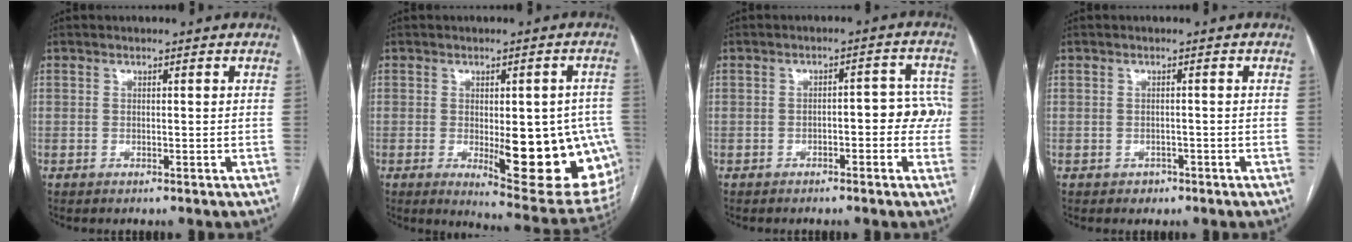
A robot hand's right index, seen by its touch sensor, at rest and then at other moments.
{"total": 17.4, "force": [-3.6, 5.5, 16.1], "torque": [-0.132, 0.006, -0.023]}
{"total": 5.8, "force": [-1.2, 2.4, 5.1], "torque": [-0.053, 0.031, -0.017]}
{"total": 1.3, "force": [-0.8, 1.0, 0.1], "torque": [-0.003, 0.003, -0.011]}